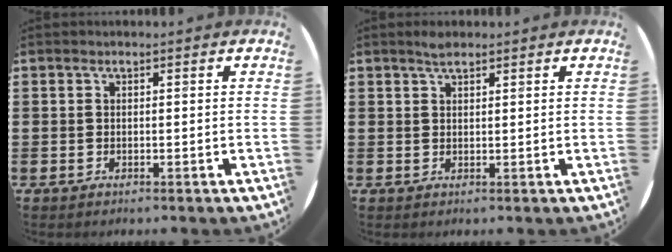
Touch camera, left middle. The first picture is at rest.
{"total": 1.6, "force": [1.4, 0.2, 0.7], "torque": [-0.015, 0.003, 0.025]}